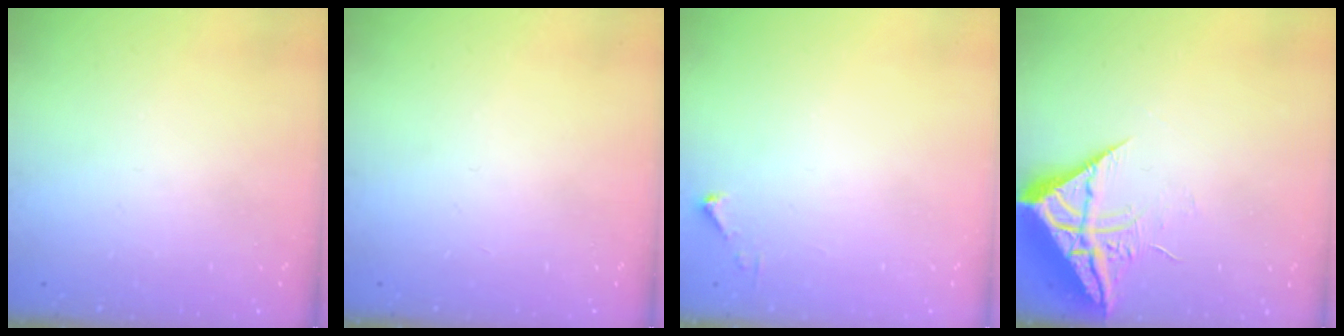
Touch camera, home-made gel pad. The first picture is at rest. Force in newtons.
{"total": 0.0}
{"total": 2.7, "press": 2.7, "slide": 0.3}
{"total": 10.0, "press": 9.9, "slide": 1.0}